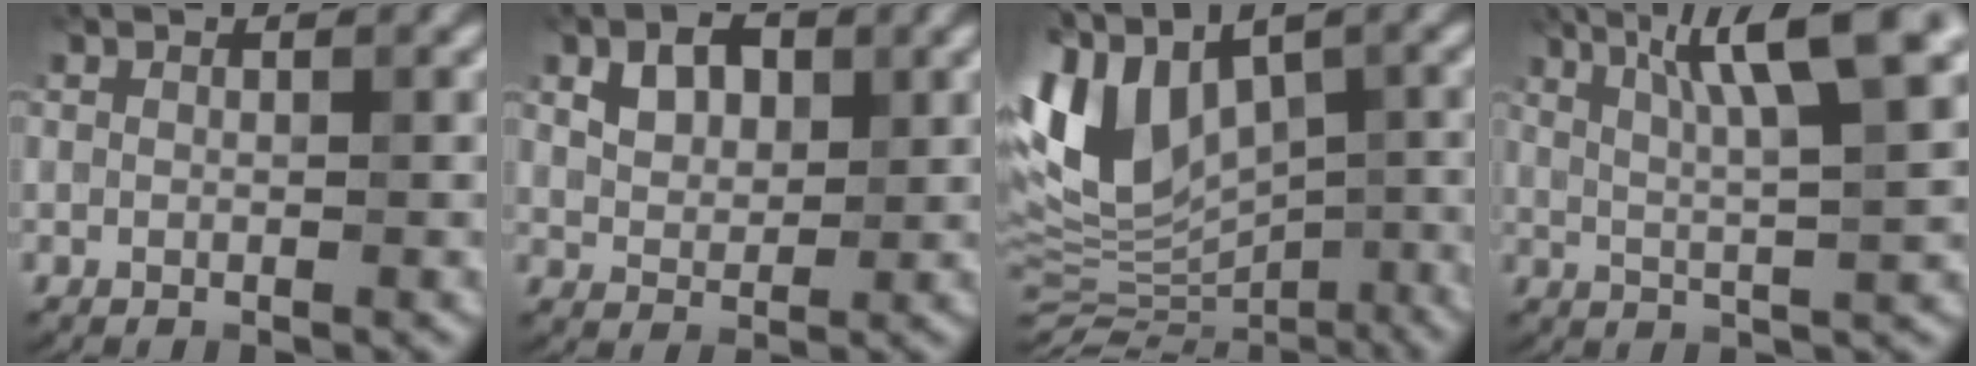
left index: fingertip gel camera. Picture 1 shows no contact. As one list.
[{"total": 3.4, "force": [1.2, 2.3, 2.3], "torque": [-0.046, 0.000, 0.020]}, {"total": 10.2, "force": [2.1, 6.6, 7.5], "torque": [-0.153, 0.003, 0.042]}, {"total": 8.7, "force": [4.0, 1.5, 7.6], "torque": [-0.116, 0.015, 0.067]}]